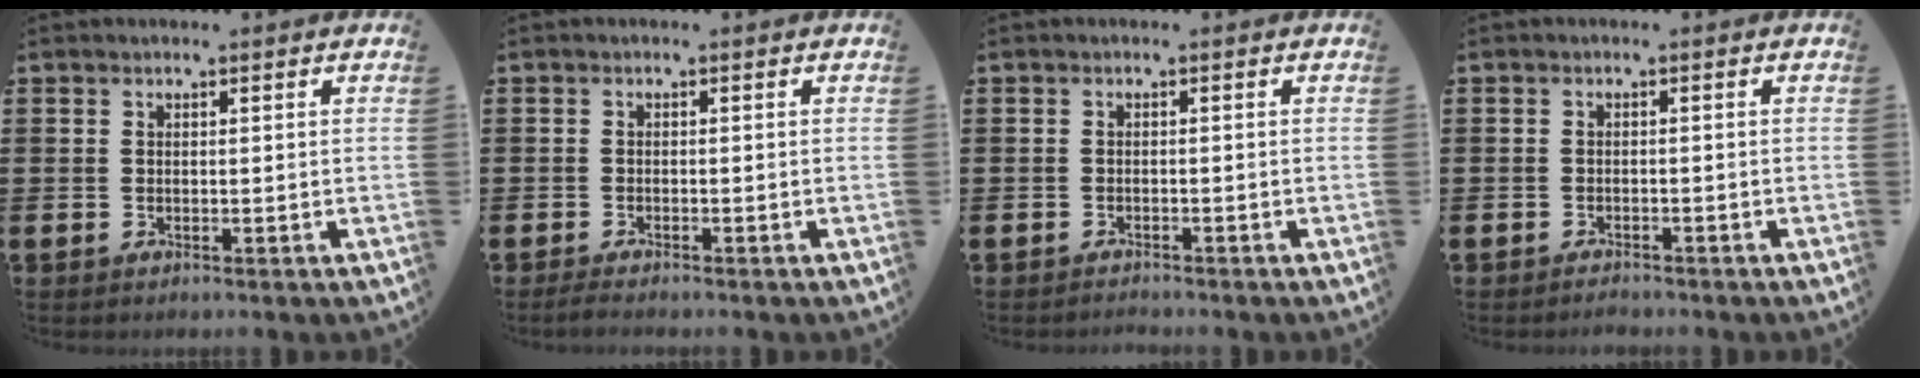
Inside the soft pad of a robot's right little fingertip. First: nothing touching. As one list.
[{"total": 1.0, "force": [-0.8, 0.1, 0.6], "torque": [-0.012, -0.002, -0.015]}, {"total": 0.7, "force": [-0.7, 0.0, 0.0], "torque": [-0.001, -0.001, -0.015]}, {"total": 1.0, "force": [-1.0, 0.1, 0.0], "torque": [-0.004, 0.000, -0.021]}]